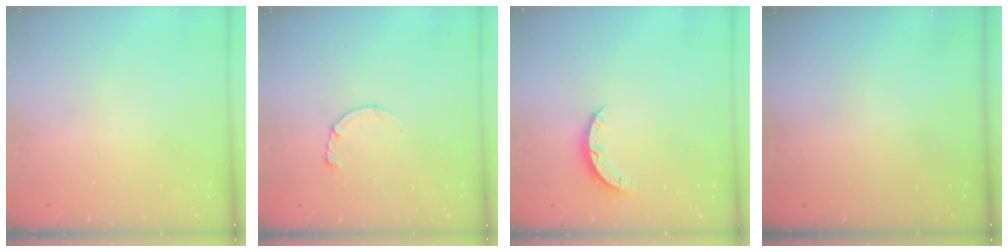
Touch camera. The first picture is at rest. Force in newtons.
{"total": 3.4, "press": 3.4, "slide": 0.4}
{"total": 4.0, "press": 4.0, "slide": 0.3}
{"total": 0.0}